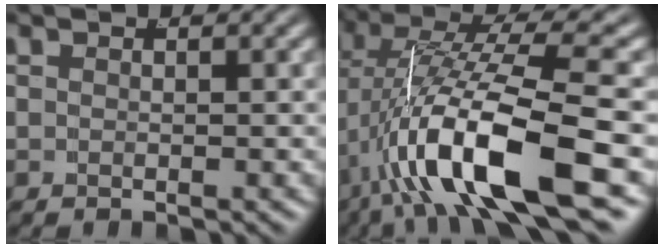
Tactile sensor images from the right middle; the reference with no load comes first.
{"total": 10.1, "force": [-1.7, 3.4, 9.4], "torque": [-0.182, -0.011, -0.014]}